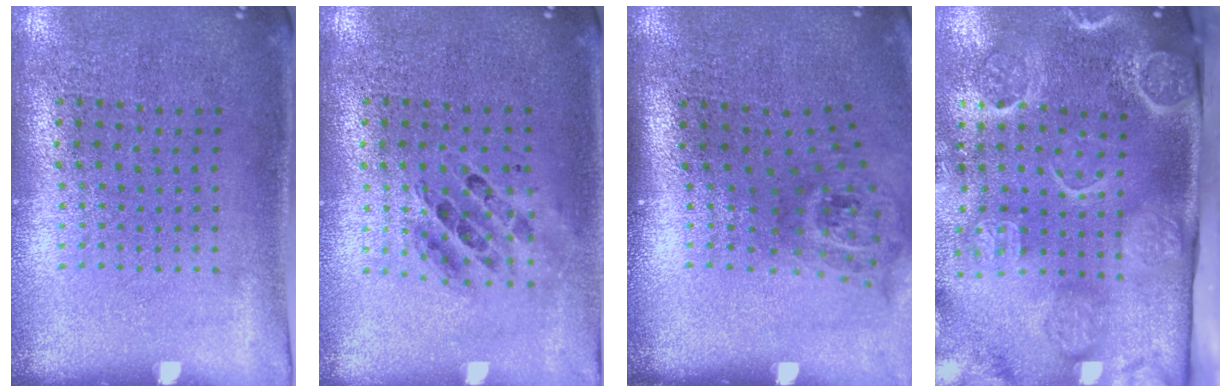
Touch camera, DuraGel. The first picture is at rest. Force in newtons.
{"total": 0.5, "press": 0.5, "slide": 0.2}
{"total": 2.0, "press": 1.4, "slide": 1.5}
{"total": 4.6, "press": 3.5, "slide": 2.9}